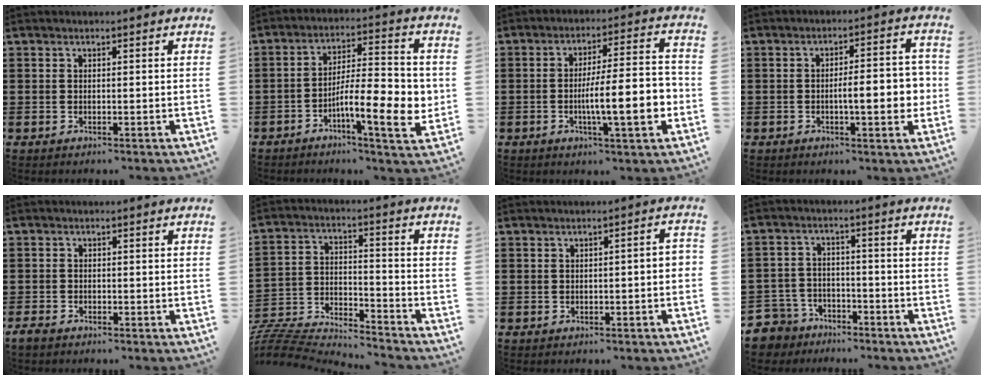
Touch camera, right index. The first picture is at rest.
{"total": 11.0, "force": [-3.0, 3.0, 10.1], "torque": [-0.154, -0.009, -0.051]}
{"total": 11.0, "force": [-2.8, 2.0, 10.4], "torque": [-0.147, -0.006, -0.053]}
{"total": 7.6, "force": [-1.1, 1.9, 7.2], "torque": [-0.091, -0.008, -0.027]}
{"total": 1.5, "force": [-1.3, 0.6, 0.3], "torque": [-0.017, -0.001, -0.031]}
{"total": 6.6, "force": [-6.6, 0.2, 0.5], "torque": [-0.032, -0.012, -0.141]}
{"total": 1.3, "force": [-0.7, 0.3, 1.1], "torque": [-0.019, -0.001, -0.012]}
{"total": 4.7, "force": [-4.3, 2.1, 0.1], "torque": [-0.034, 0.000, -0.094]}